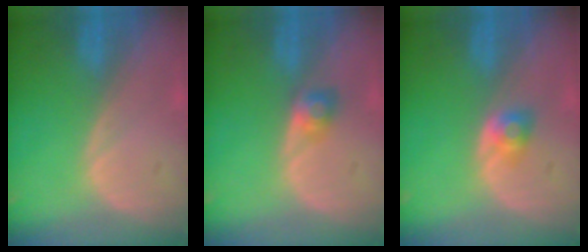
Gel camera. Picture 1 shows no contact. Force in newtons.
{"total": 2.5, "press": 2.4, "slide": 0.7}
{"total": 2.7, "press": 2.4, "slide": 1.2}